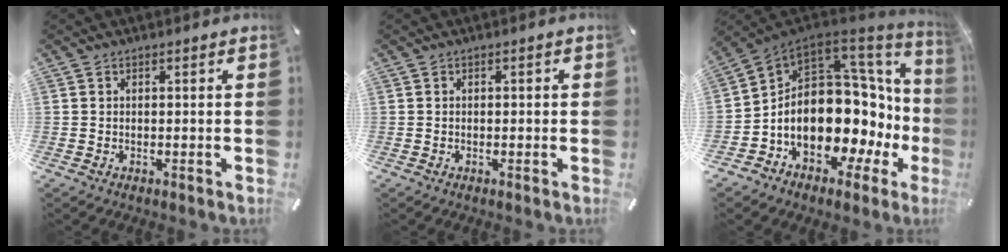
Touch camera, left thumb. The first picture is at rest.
{"total": 0.8, "force": [-0.3, 0.4, 0.6], "torque": [-0.011, 0.000, -0.006]}
{"total": 20.9, "force": [-3.4, 12.9, 16.1], "torque": [-0.271, -0.047, -0.040]}